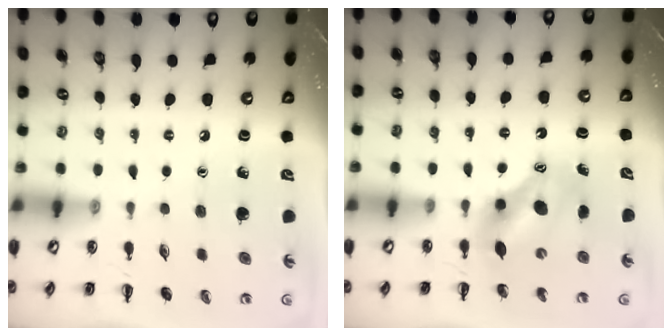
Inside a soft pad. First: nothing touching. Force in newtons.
{"total": 7.0, "press": 6.9, "slide": 1.2}